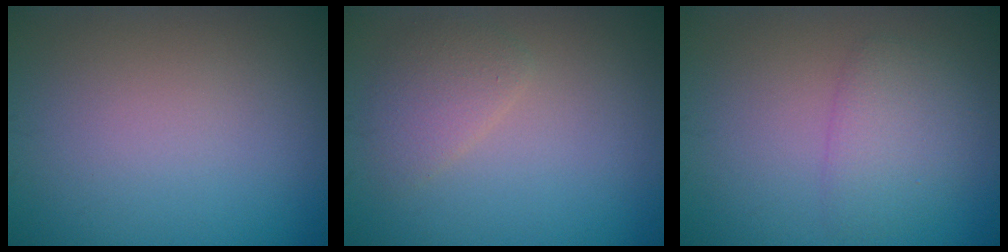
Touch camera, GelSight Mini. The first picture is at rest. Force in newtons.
{"total": 2.1, "press": 2.1, "slide": 0.1}
{"total": 2.9, "press": 2.9, "slide": 0.2}